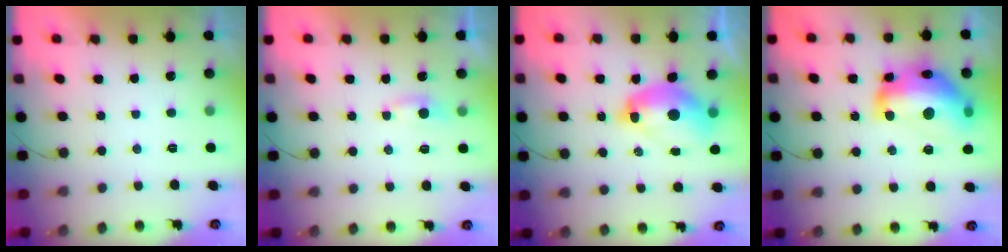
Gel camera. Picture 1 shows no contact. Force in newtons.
{"total": 3.4, "press": 3.4, "slide": 0.5}
{"total": 11.2, "press": 11.1, "slide": 1.1}
{"total": 21.5, "press": 21.4, "slide": 1.5}